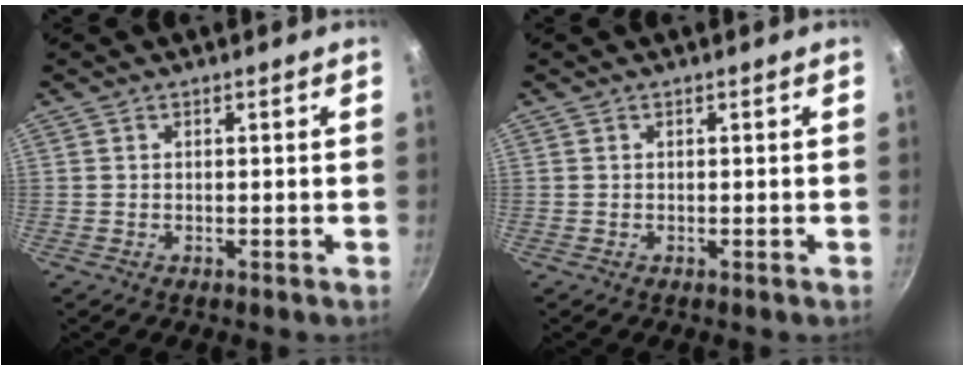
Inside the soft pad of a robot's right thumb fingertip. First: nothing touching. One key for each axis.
{"total": 0.0}